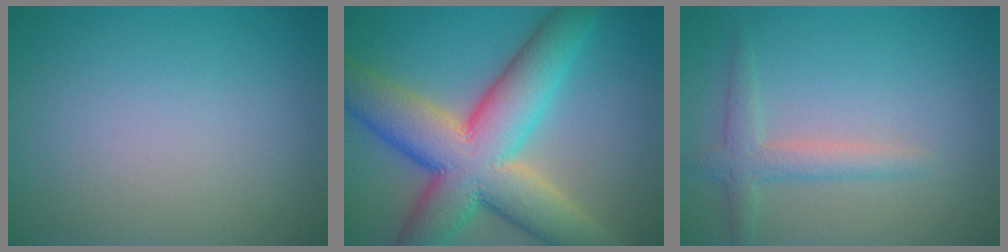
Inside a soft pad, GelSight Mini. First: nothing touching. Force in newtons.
{"total": 12.7, "press": 12.6, "slide": 1.0}
{"total": 2.4, "press": 2.4, "slide": 0.1}